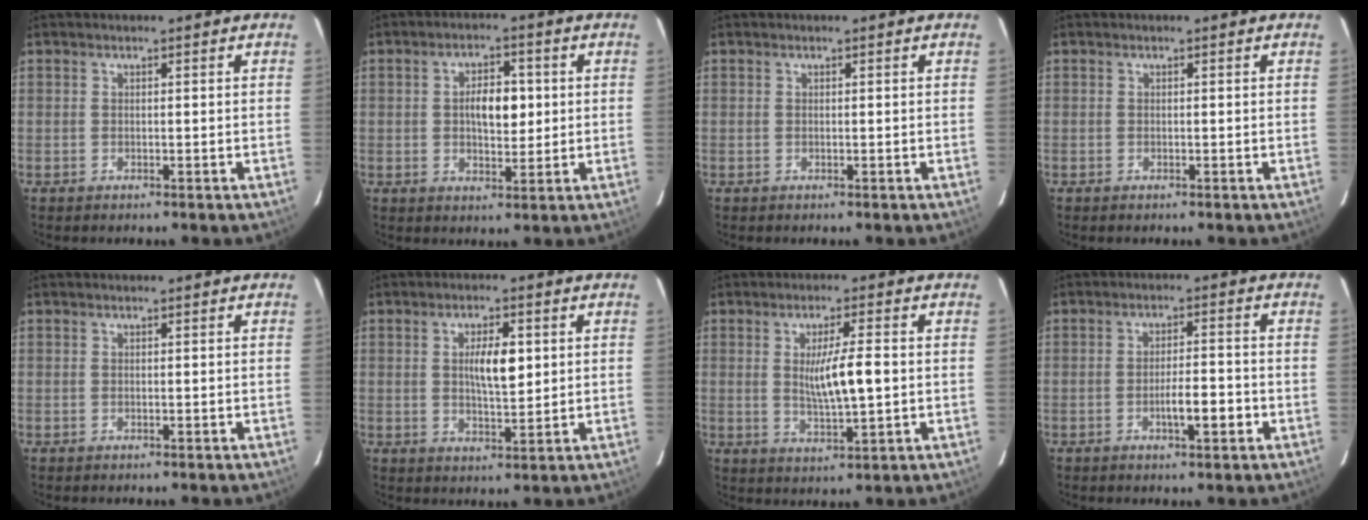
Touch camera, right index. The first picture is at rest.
{"total": 5.8, "force": [0.6, 2.5, 5.2], "torque": [-0.087, 0.008, 0.012]}
{"total": 0.0}
{"total": 0.0}
{"total": 0.0}
{"total": 5.8, "force": [1.2, 1.7, 5.4], "torque": [-0.092, 0.002, 0.023]}
{"total": 7.0, "force": [0.4, 0.6, 7.0], "torque": [-0.122, -0.008, 0.012]}
{"total": 4.8, "force": [-1.8, 0.9, 4.3], "torque": [-0.070, 0.001, -0.029]}